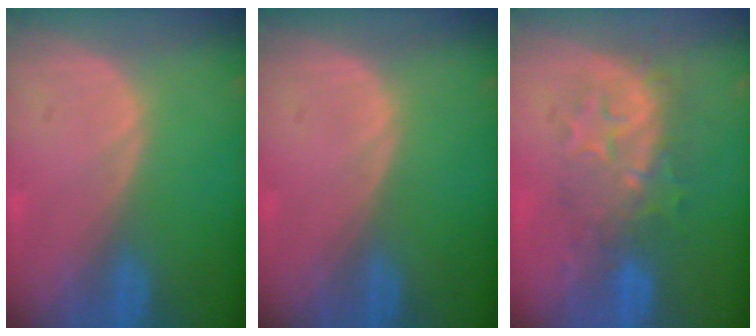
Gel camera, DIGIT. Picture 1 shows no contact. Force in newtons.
{"total": 0.0}
{"total": 8.3, "press": 7.9, "slide": 2.5}